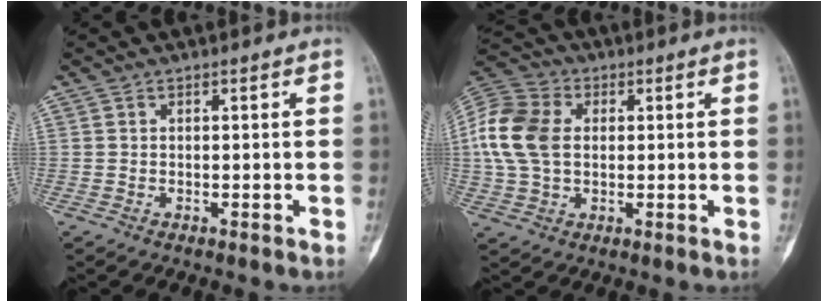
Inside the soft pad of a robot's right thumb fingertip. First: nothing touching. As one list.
[{"total": 13.0, "force": [1.3, 9.2, 9.0], "torque": [-0.178, 0.016, 0.019]}]